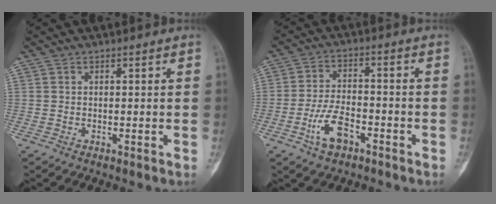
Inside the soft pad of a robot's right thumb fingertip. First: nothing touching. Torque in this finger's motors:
{"motor_torque": [-0.02, 0.00, 0.26, 0.28, 0.01]}